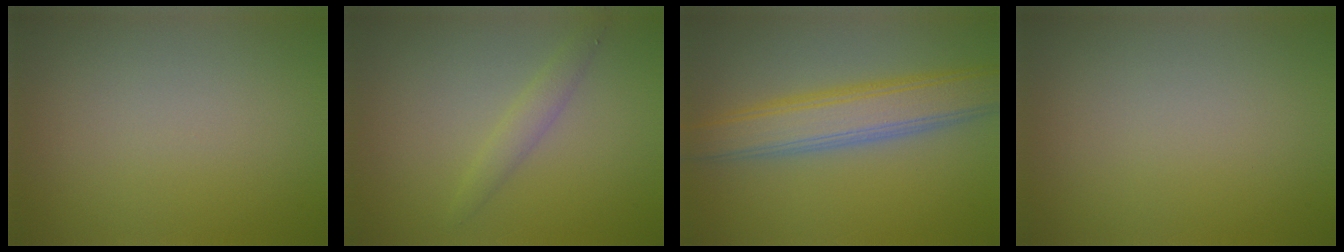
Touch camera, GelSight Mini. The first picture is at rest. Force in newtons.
{"total": 1.6, "press": 1.6, "slide": 0.0}
{"total": 5.9, "press": 5.8, "slide": 0.4}
{"total": 0.0}